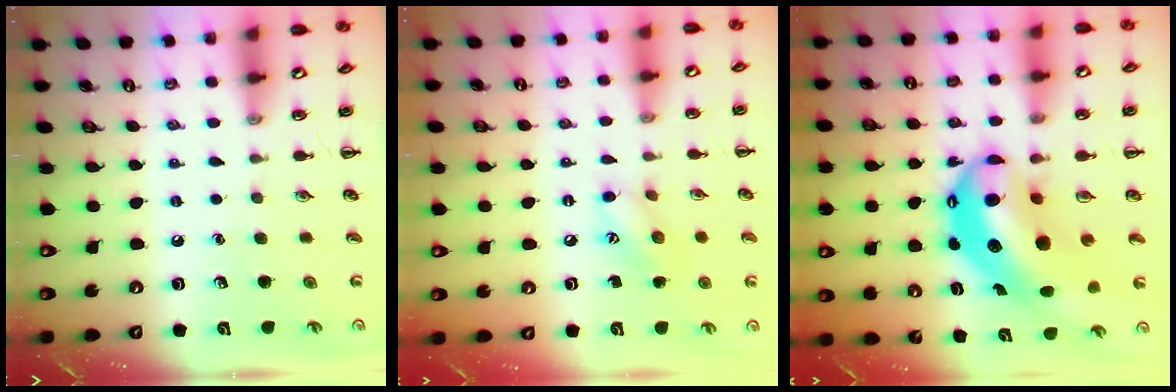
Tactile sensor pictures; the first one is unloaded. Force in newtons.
{"total": 8.1, "press": 8.1, "slide": 0.5}
{"total": 13.8, "press": 13.3, "slide": 3.4}